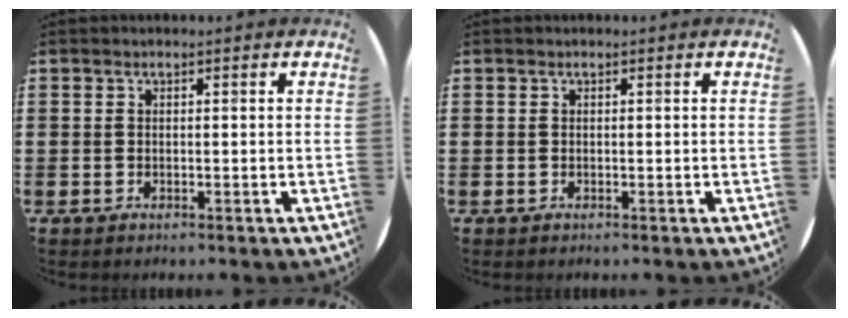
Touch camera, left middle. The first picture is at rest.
{"total": 0.0}